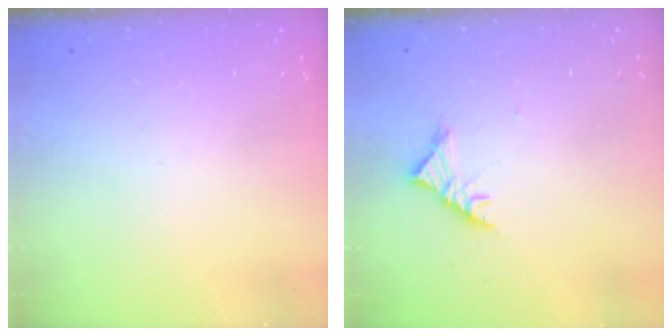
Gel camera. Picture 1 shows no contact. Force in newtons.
{"total": 3.4, "press": 3.3, "slide": 0.8}